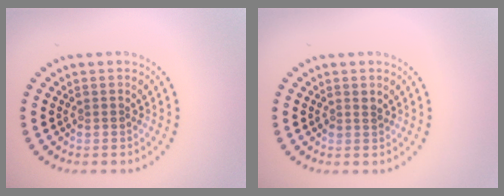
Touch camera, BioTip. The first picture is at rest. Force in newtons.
{"total": 0.6, "press": 0.6, "slide": 0.3}